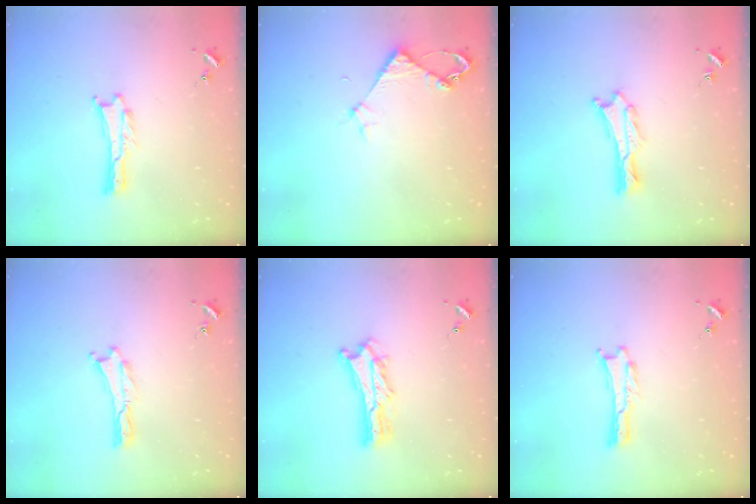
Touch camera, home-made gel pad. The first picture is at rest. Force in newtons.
{"total": 3.2, "press": 3.2, "slide": 0.2}
{"total": 0.9, "press": 0.9, "slide": 0.2}
{"total": 0.0}
{"total": 4.3, "press": 4.3, "slide": 0.4}
{"total": 0.0}